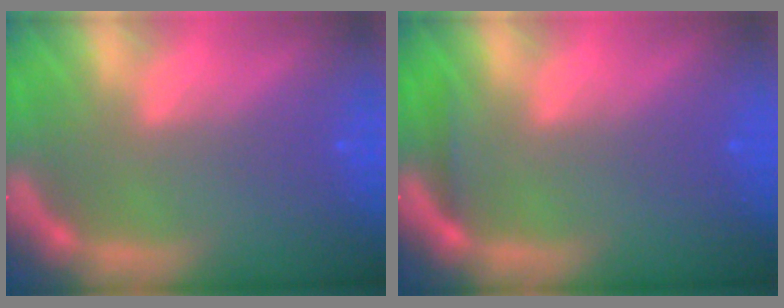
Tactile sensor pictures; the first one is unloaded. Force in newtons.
{"total": 0.9}